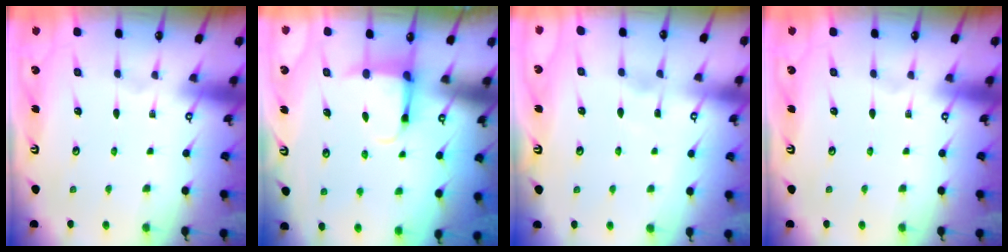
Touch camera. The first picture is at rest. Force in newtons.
{"total": 3.9, "press": 3.8, "slide": 0.9}
{"total": 3.6, "press": 3.6, "slide": 0.4}
{"total": 0.0}